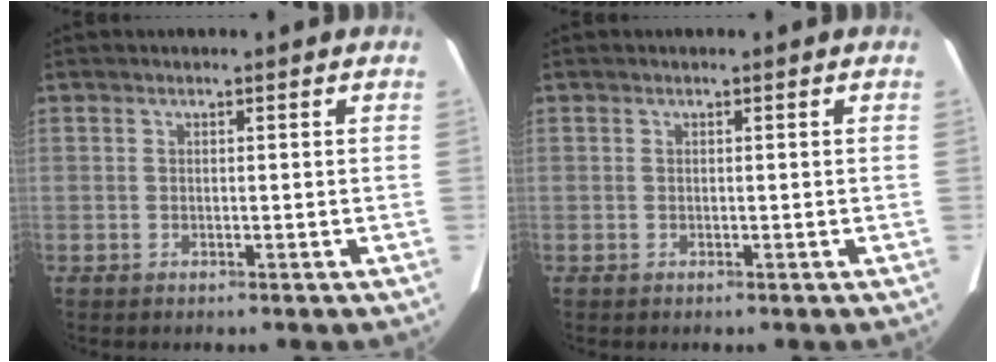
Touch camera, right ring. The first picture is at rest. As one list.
[{"total": 0.0}]